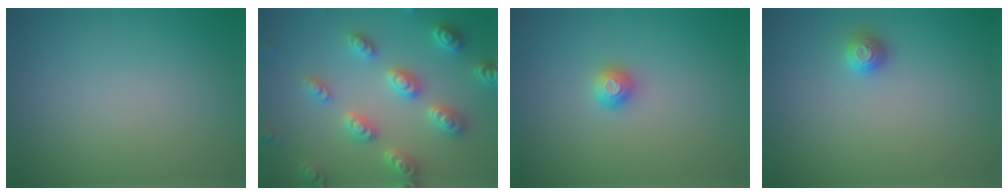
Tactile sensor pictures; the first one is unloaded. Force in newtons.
{"total": 5.3, "press": 5.2, "slide": 1.2}
{"total": 1.1, "press": 1.1, "slide": 0.0}
{"total": 1.1, "press": 1.1, "slide": 0.2}